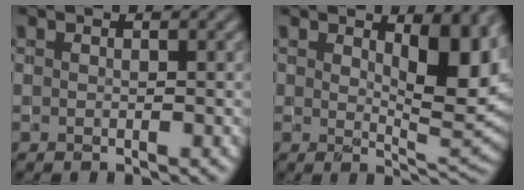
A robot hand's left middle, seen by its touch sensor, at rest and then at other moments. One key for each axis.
{"total": 5.8, "fx": 2.2, "fy": 2.5, "fz": 4.7, "tx": -0.061, "ty": -0.012, "tz": 0.037}